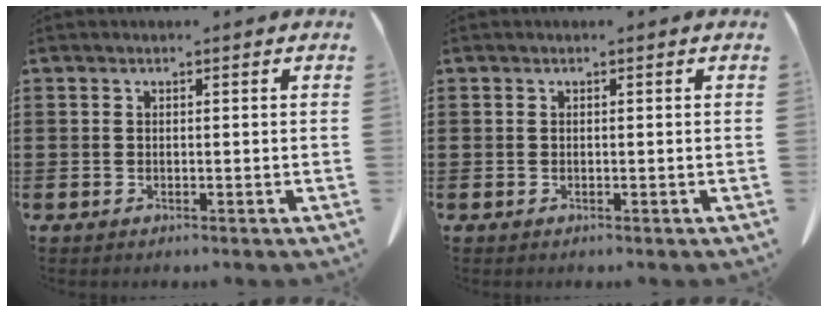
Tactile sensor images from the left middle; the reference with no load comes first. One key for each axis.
{"total": 0.0}